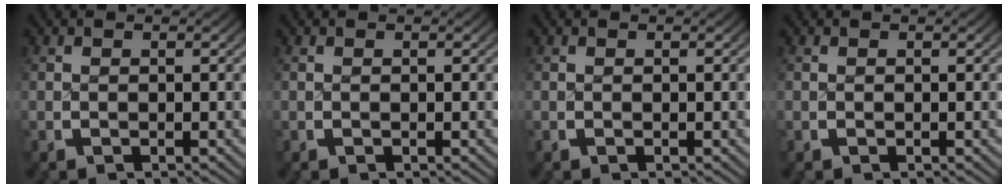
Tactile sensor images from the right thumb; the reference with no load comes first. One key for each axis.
{"total": 0.0}
{"total": 0.0}
{"total": 0.0}